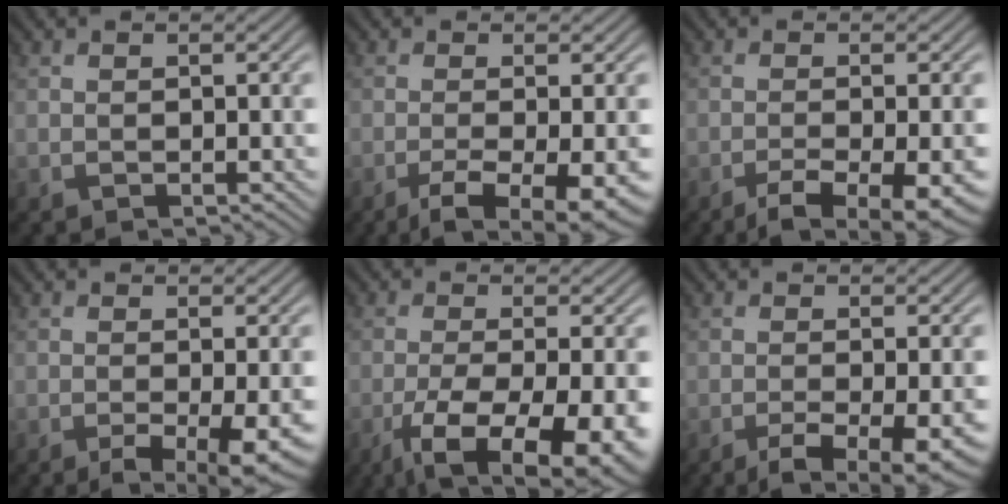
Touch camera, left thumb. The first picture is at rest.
{"total": 6.7, "force": [-3.2, 1.5, 5.7], "torque": [-0.087, -0.005, -0.050]}
{"total": 6.9, "force": [-3.9, 1.5, 5.5], "torque": [-0.082, -0.004, -0.060]}
{"total": 5.7, "force": [-2.5, 1.0, 5.1], "torque": [-0.079, -0.002, -0.037]}
{"total": 12.5, "force": [-6.0, 4.1, 10.2], "torque": [-0.187, -0.025, -0.085]}
{"total": 6.4, "force": [-3.2, 1.3, 5.4], "torque": [-0.079, -0.003, -0.047]}